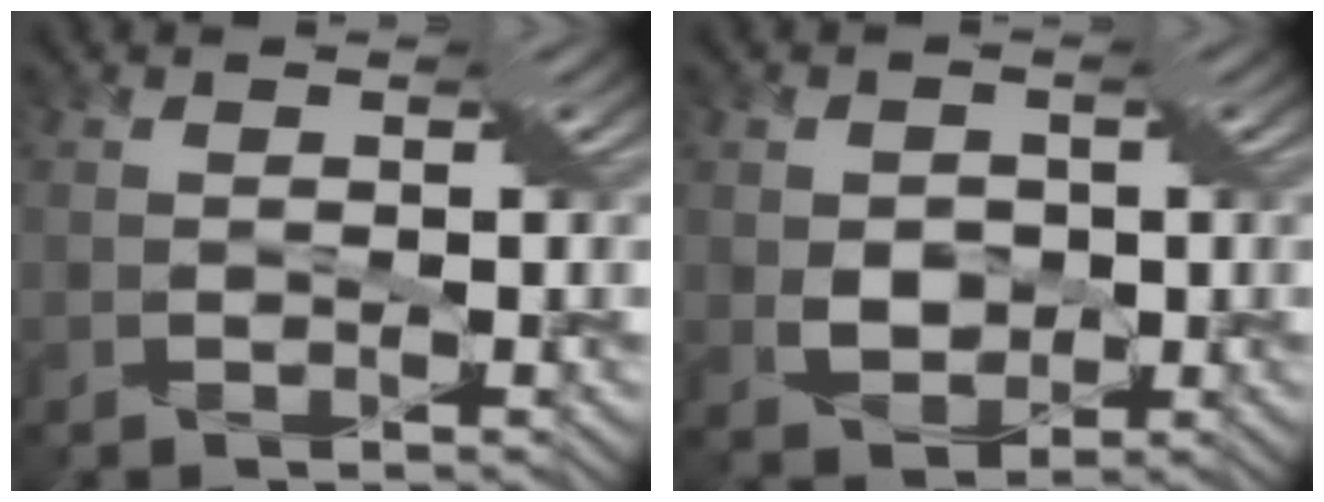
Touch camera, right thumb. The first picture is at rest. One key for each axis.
{"total": 3.6, "fx": 0.2, "fy": 3.0, "fz": 2.1, "tx": -0.062, "ty": -0.005, "tz": -0.003}